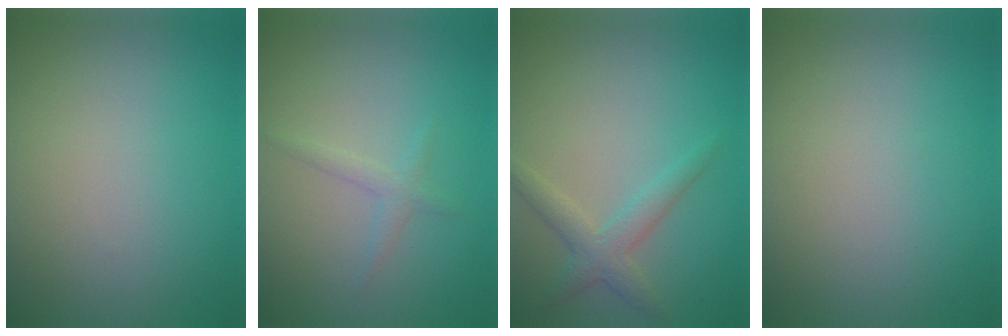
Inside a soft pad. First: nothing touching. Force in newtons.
{"total": 1.2, "press": 1.2, "slide": 0.0}
{"total": 2.6, "press": 2.6, "slide": 0.0}
{"total": 0.0}